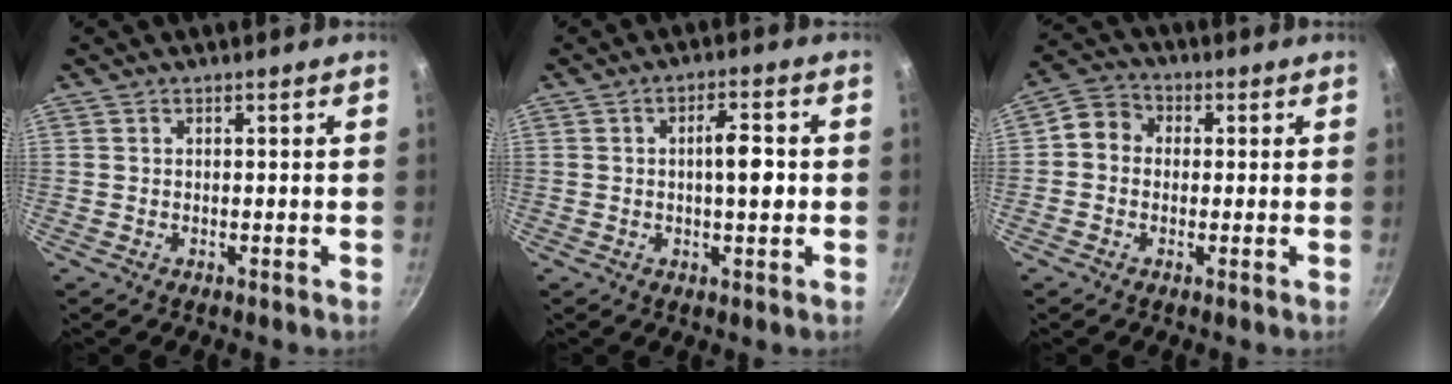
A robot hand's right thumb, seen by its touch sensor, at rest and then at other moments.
{"total": 5.7, "force": [0.0, 2.0, 5.4], "torque": [-0.073, 0.010, -0.003]}
{"total": 5.8, "force": [0.1, 5.1, 2.8], "torque": [-0.030, 0.013, -0.020]}